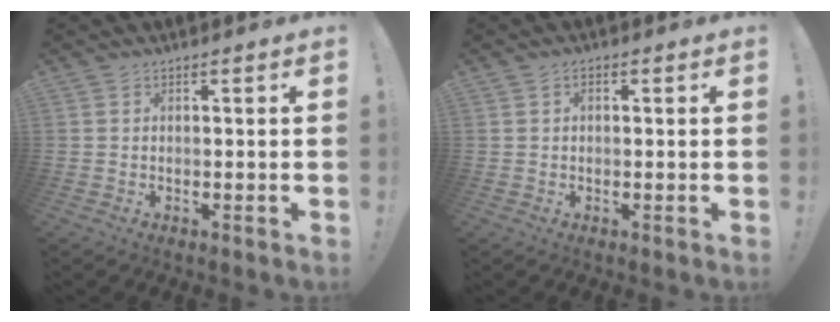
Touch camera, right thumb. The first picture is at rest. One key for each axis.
{"total": 1.0, "fx": 0.0, "fy": 0.7, "fz": 0.7, "tx": -0.011, "ty": 0.003, "tz": -0.001}